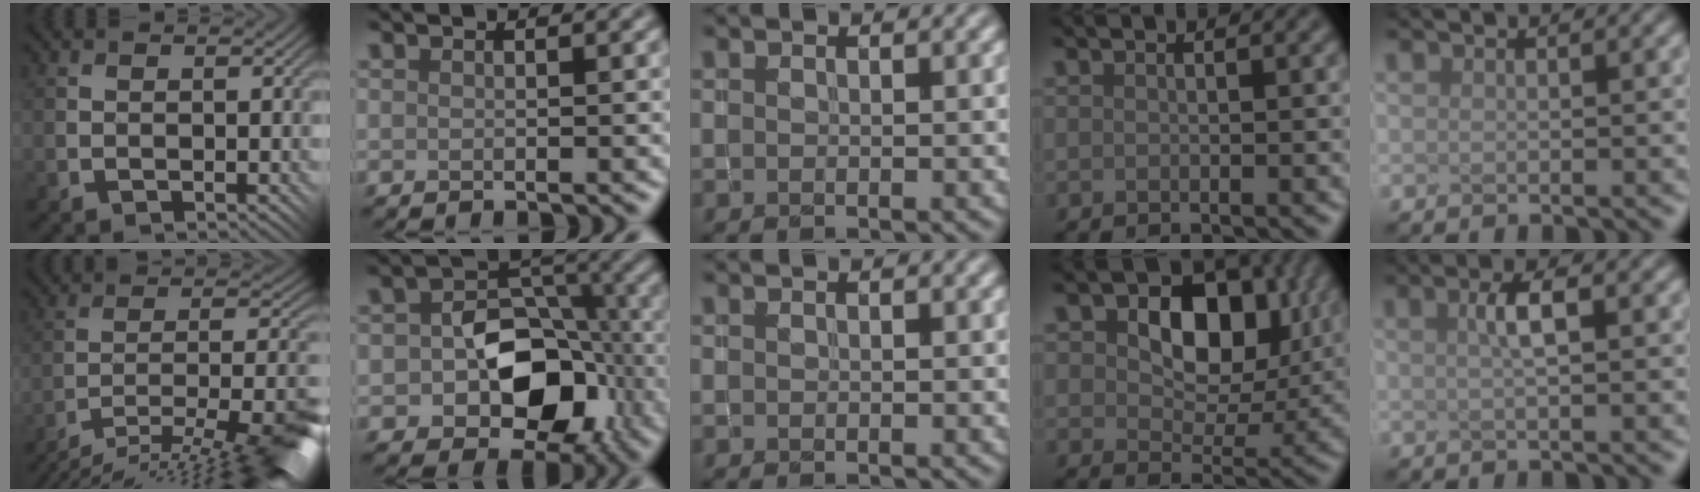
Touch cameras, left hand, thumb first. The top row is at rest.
{"thumb": {"total": 15.7, "force": [-12.6, 1.2, 9.4], "torque": [-0.130, 0.021, -0.204]}, "index": {"total": 9.0, "force": [-2.2, 6.2, 6.2], "torque": [-0.086, -0.003, -0.038]}, "ring": {"total": 7.6, "force": [1.9, 5.0, 5.4], "torque": [-0.094, -0.002, 0.037]}, "little": {"total": 1.5, "force": [-0.9, -0.5, 1.1], "torque": [-0.043, -0.002, 0.019]}}